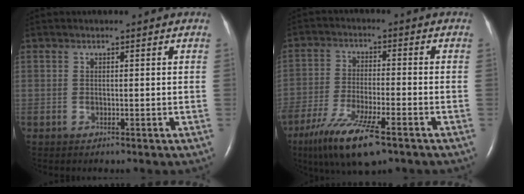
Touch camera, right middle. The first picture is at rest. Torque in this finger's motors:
{"motor_torque": [1.29, -0.85, 0.58, 0.21]}